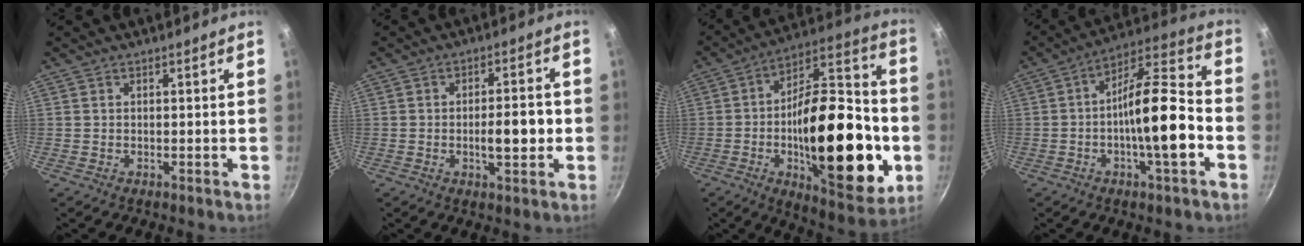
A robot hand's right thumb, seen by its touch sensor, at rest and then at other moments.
{"total": 7.0, "force": [-1.2, 2.8, 6.4], "torque": [-0.078, 0.015, -0.017]}
{"total": 32.2, "force": [-6.4, 13.9, 28.3], "torque": [-0.395, 0.028, -0.092]}
{"total": 16.4, "force": [-3.9, 4.9, 15.1], "torque": [-0.224, 0.047, -0.072]}